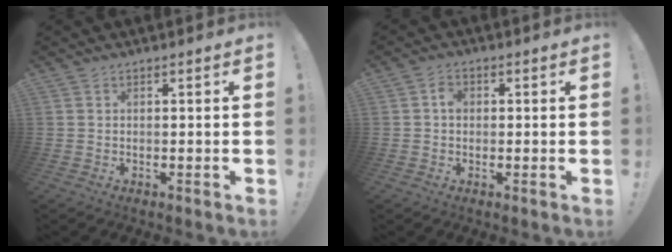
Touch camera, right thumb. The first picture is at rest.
{"total": 2.8, "force": [0.1, 2.2, 1.8], "torque": [-0.019, 0.002, -0.004]}